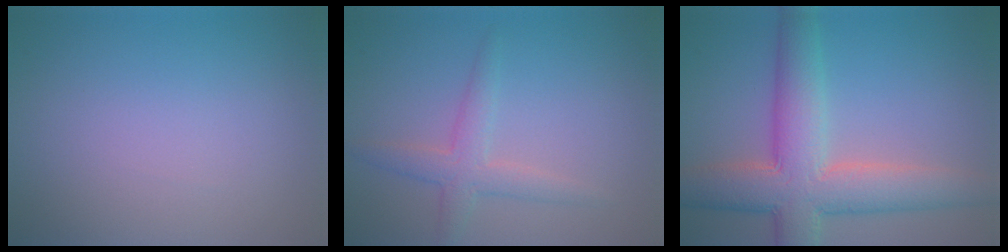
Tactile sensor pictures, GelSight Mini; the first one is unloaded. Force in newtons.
{"total": 2.6, "press": 2.6, "slide": 0.1}
{"total": 8.7, "press": 8.7, "slide": 0.5}